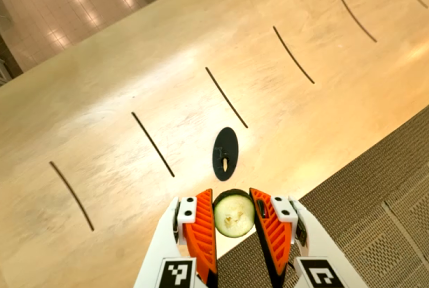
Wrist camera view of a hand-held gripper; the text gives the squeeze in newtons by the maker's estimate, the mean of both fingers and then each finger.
{"total": 8.3, "left": 8.4, "right": 8.3}